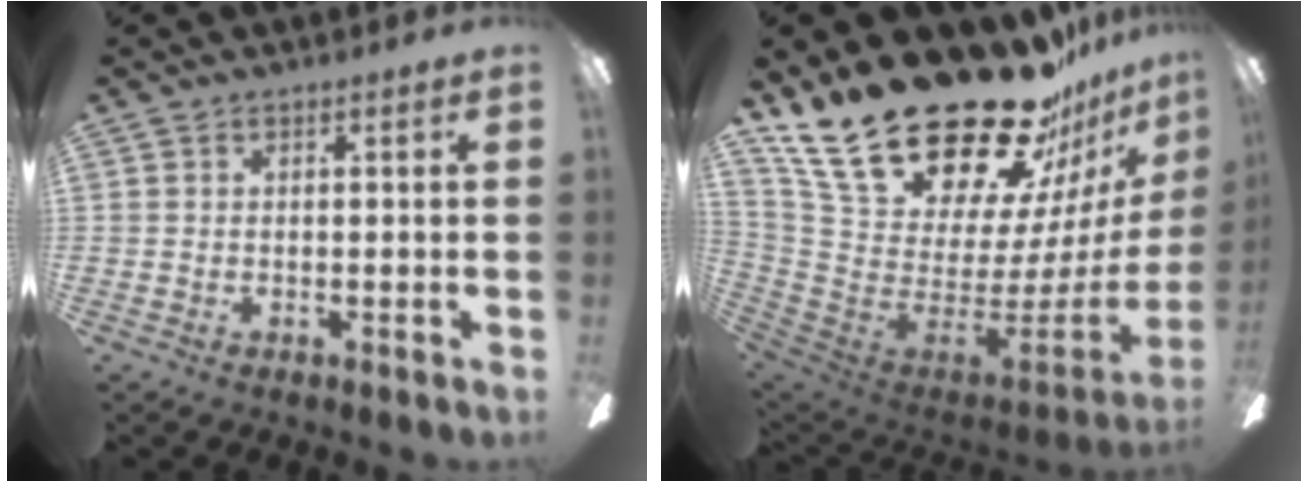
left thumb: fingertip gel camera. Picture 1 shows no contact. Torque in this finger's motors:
{"motor_torque": [3.22, 1.78, 1.41, -1.36, 0.31]}